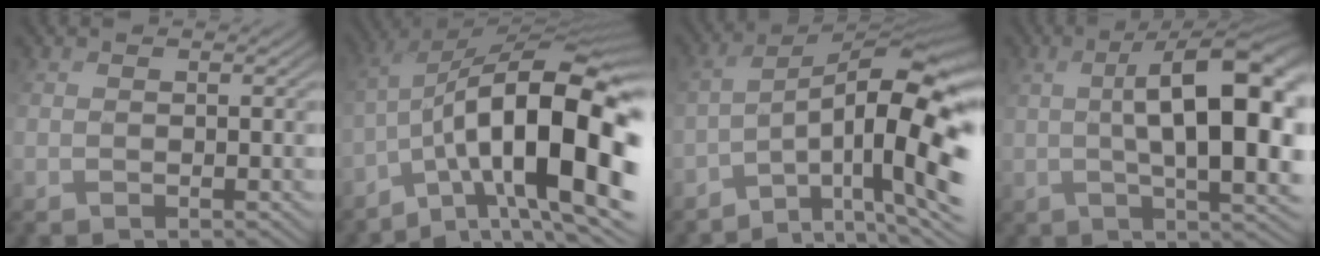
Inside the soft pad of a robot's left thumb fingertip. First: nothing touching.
{"total": 17.8, "force": [-4.5, 6.7, 15.8], "torque": [-0.242, 0.007, -0.070]}
{"total": 13.5, "force": [-5.0, 4.6, 11.6], "torque": [-0.182, 0.003, -0.069]}
{"total": 12.3, "force": [1.1, 4.1, 11.5], "torque": [-0.166, 0.005, 0.036]}